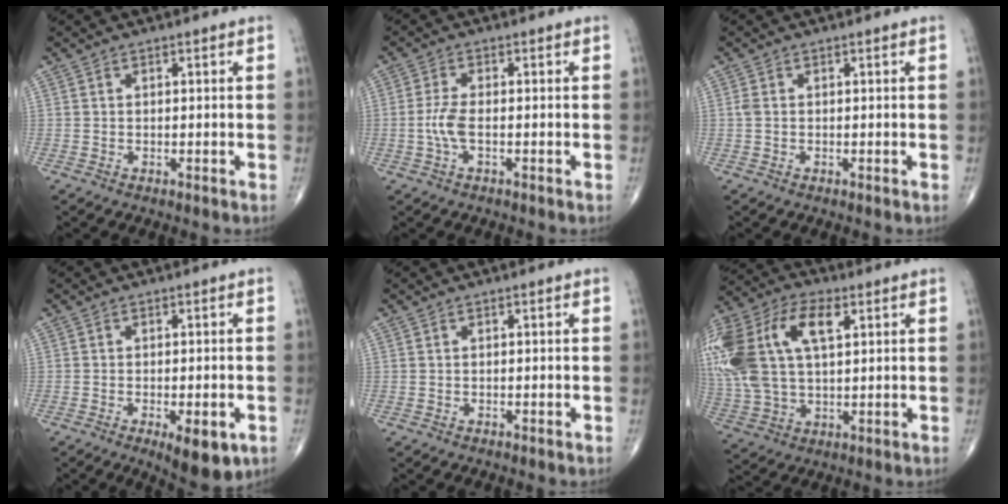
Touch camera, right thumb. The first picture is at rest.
{"total": 3.7, "force": [-0.8, 1.3, 3.4], "torque": [-0.087, 0.002, -0.020]}
{"total": 1.0, "force": [0.0, 0.6, 0.7], "torque": [-0.019, 0.002, 0.001]}
{"total": 7.8, "force": [-3.1, 2.9, 6.6], "torque": [-0.078, -0.005, -0.034]}
{"total": 0.0}
{"total": 24.7, "force": [7.0, 13.9, 19.2], "torque": [-0.458, 0.036, 0.133]}